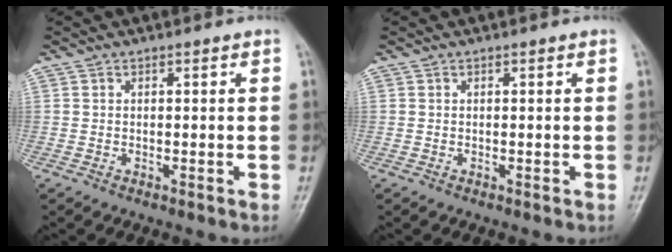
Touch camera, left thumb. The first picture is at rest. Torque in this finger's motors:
{"motor_torque": [0.00, 0.02, -0.14, -0.11, 0.00]}